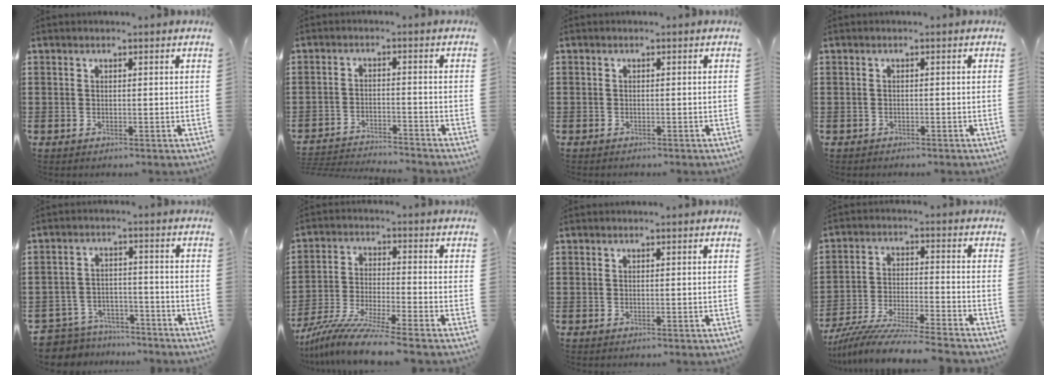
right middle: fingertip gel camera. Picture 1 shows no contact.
{"total": 3.3, "force": [-3.3, 0.0, 0.3], "torque": [-0.011, 0.001, -0.070]}
{"total": 0.7, "force": [-0.6, 0.4, 0.0], "torque": [0.000, 0.002, -0.013]}
{"total": 0.5, "force": [-0.5, 0.1, 0.0], "torque": [-0.001, 0.000, -0.011]}
{"total": 5.5, "force": [-5.5, 0.9, 0.1], "torque": [-0.019, 0.007, -0.116]}
{"total": 8.4, "force": [-7.3, -0.4, 4.1], "torque": [-0.090, -0.013, -0.143]}
{"total": 0.0}
{"total": 8.0, "force": [-7.6, -0.4, 2.6], "torque": [-0.056, -0.009, -0.148]}